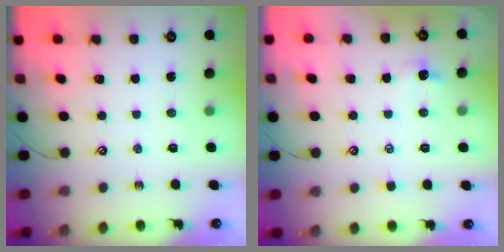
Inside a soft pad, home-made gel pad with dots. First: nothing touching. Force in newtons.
{"total": 0.9, "press": 0.8, "slide": 0.4}